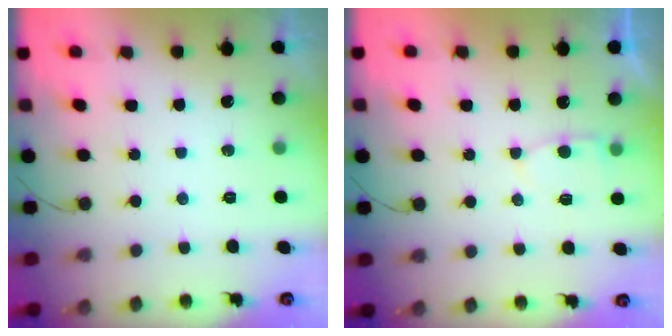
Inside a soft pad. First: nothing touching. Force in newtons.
{"total": 4.0, "press": 4.0, "slide": 0.3}